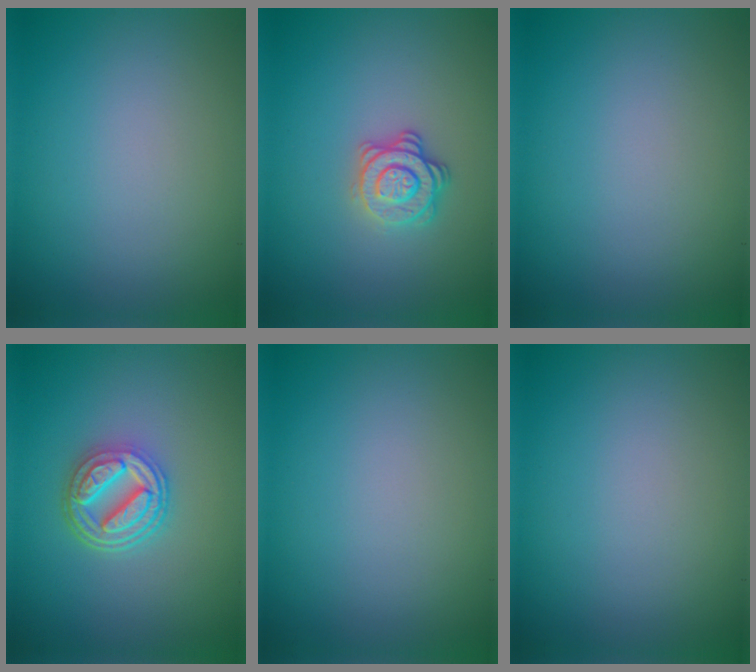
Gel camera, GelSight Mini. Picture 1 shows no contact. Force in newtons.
{"total": 2.8, "press": 2.5, "slide": 1.2}
{"total": 0.0}
{"total": 4.8, "press": 3.8, "slide": 3.1}
{"total": 0.0}
{"total": 0.0}